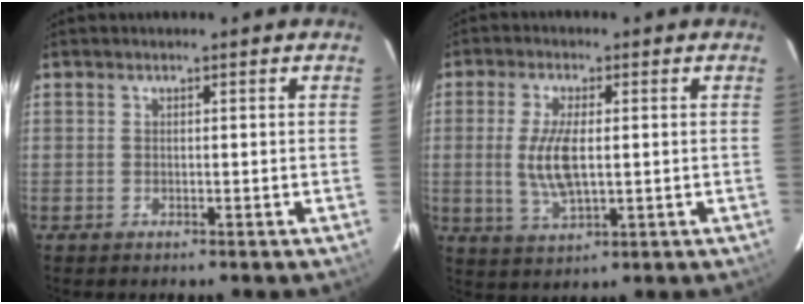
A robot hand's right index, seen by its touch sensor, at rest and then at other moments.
{"total": 8.0, "force": [0.0, 3.1, 7.4], "torque": [-0.151, -0.006, 0.005]}